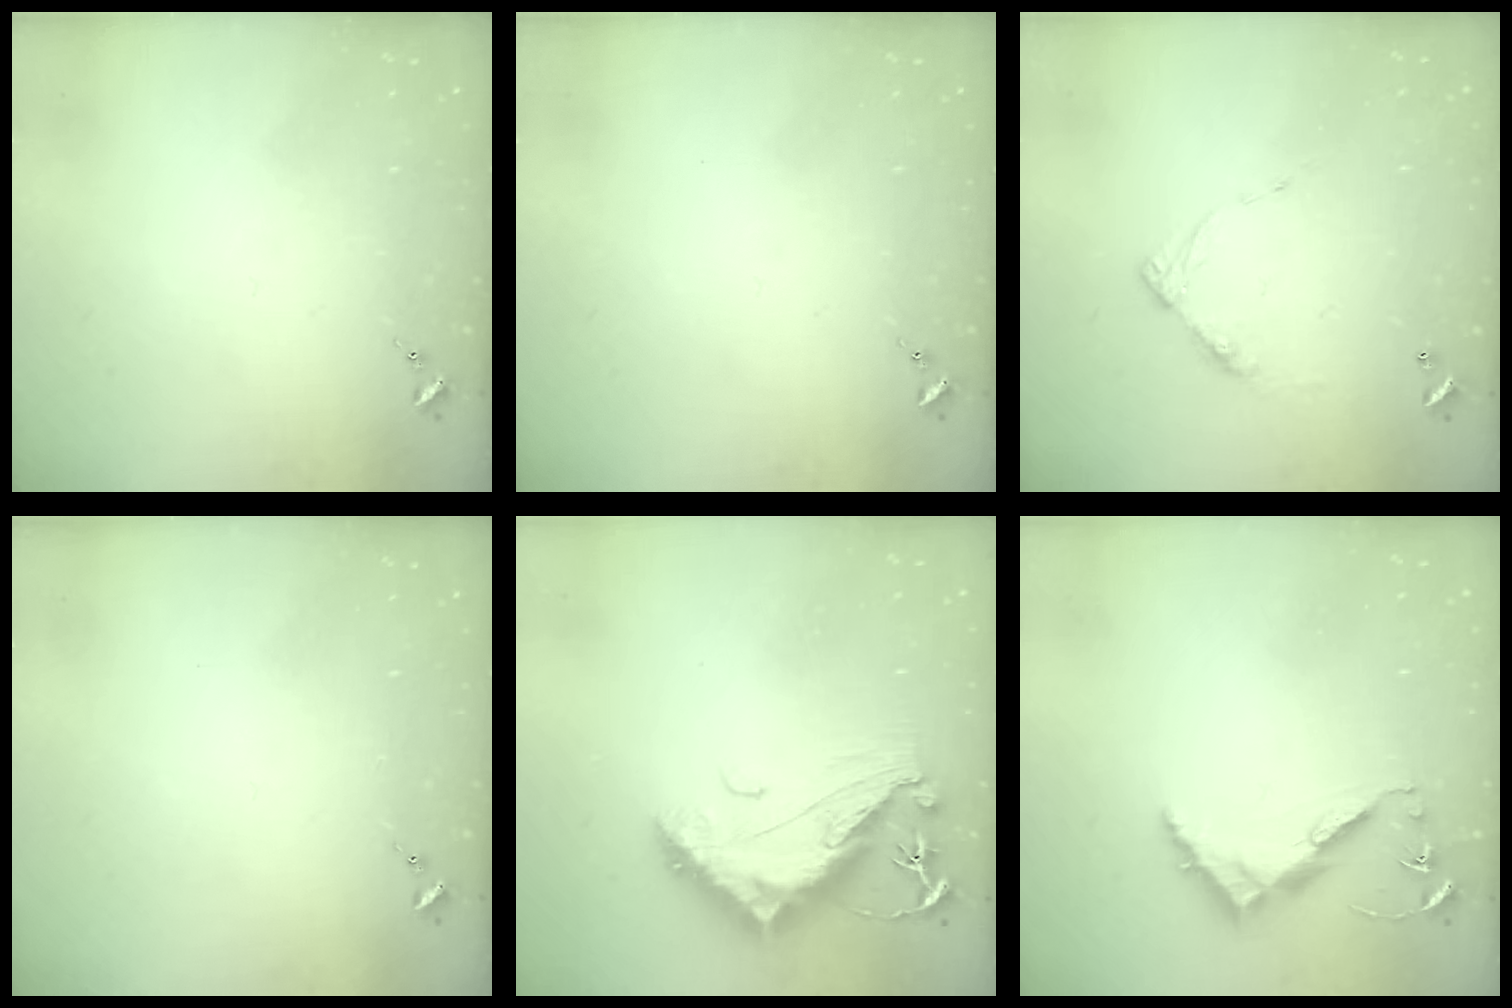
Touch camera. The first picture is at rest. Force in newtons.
{"total": 0.0}
{"total": 8.8, "press": 8.8, "slide": 0.5}
{"total": 0.0}
{"total": 13.0, "press": 12.9, "slide": 1.6}
{"total": 8.2, "press": 8.1, "slide": 0.6}